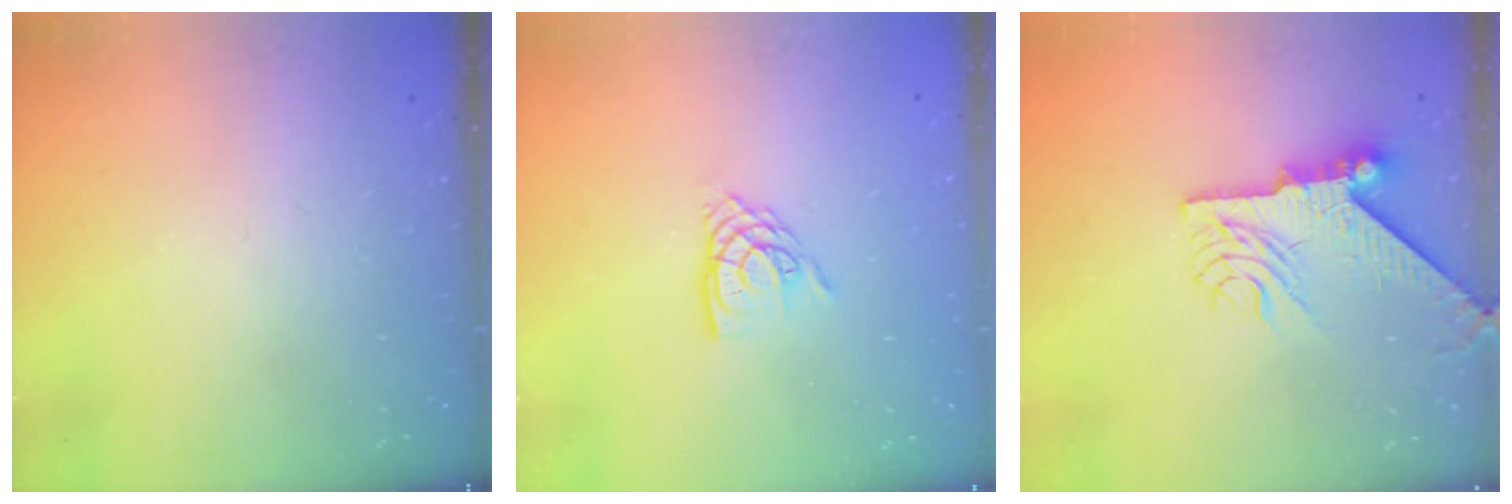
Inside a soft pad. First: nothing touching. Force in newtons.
{"total": 7.9, "press": 7.9, "slide": 0.6}
{"total": 9.5, "press": 9.4, "slide": 1.1}